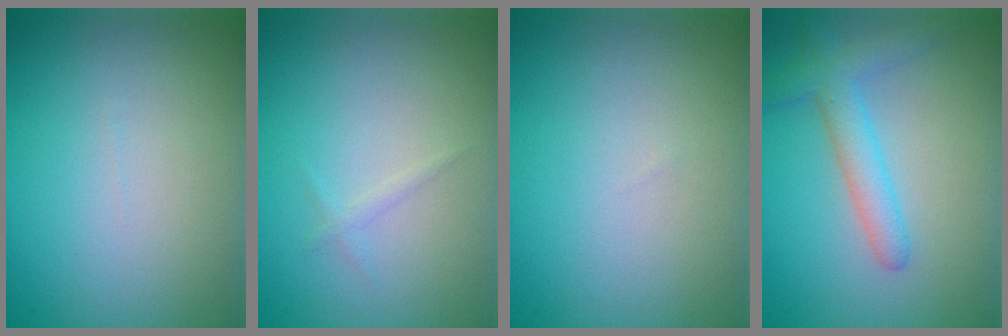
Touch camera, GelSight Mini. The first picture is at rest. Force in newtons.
{"total": 1.2, "press": 1.2, "slide": 0.2}
{"total": 0.0}
{"total": 3.3, "press": 3.3, "slide": 0.0}